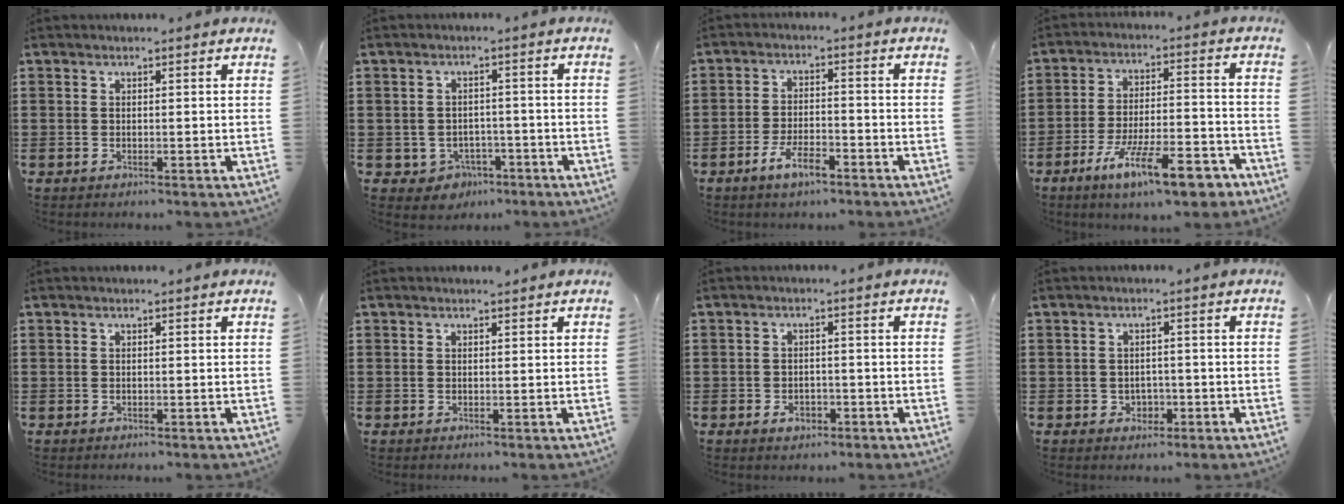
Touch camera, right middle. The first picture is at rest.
{"total": 2.5, "force": [-1.9, 1.6, 0.2], "torque": [-0.018, -0.001, -0.042]}
{"total": 5.4, "force": [-3.6, 1.6, 3.8], "torque": [-0.083, 0.001, -0.070]}
{"total": 13.0, "force": [-8.6, 3.1, 9.2], "torque": [-0.160, 0.024, -0.154]}
{"total": 0.0}
{"total": 0.0}
{"total": 2.2, "force": [-1.4, 1.3, 1.2], "torque": [-0.027, -0.001, -0.026]}
{"total": 1.7, "force": [-0.8, 1.4, 0.6], "torque": [-0.020, 0.000, -0.019]}